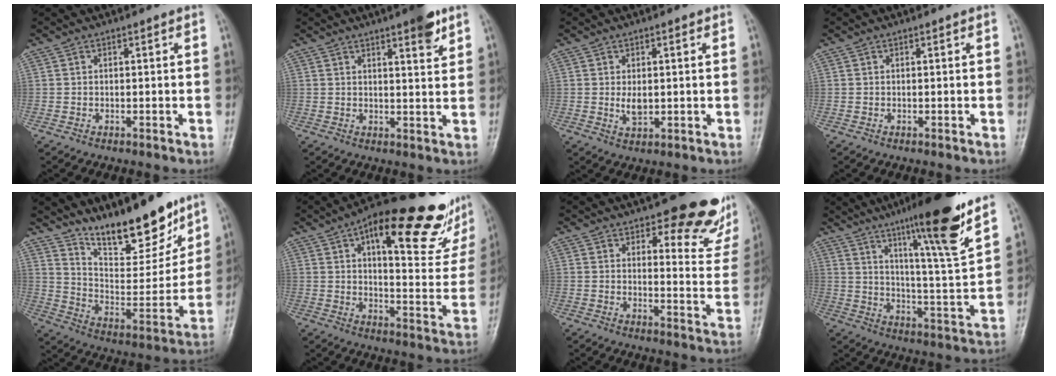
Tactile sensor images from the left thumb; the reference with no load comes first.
{"total": 5.7, "force": [3.6, 1.2, 4.2], "torque": [-0.049, -0.020, 0.047]}
{"total": 3.2, "force": [0.3, 1.9, 2.5], "torque": [-0.037, -0.008, 0.009]}
{"total": 0.0}
{"total": 18.8, "force": [14.3, 6.2, 10.6], "torque": [-0.115, -0.096, 0.241]}
{"total": 25.8, "force": [14.7, 8.7, 19.4], "torque": [-0.223, -0.037, 0.201]}
{"total": 16.1, "force": [12.0, 6.1, 8.7], "torque": [-0.046, -0.079, 0.128]}
{"total": 18.8, "force": [12.5, 1.2, 14.0], "torque": [-0.196, -0.068, 0.196]}